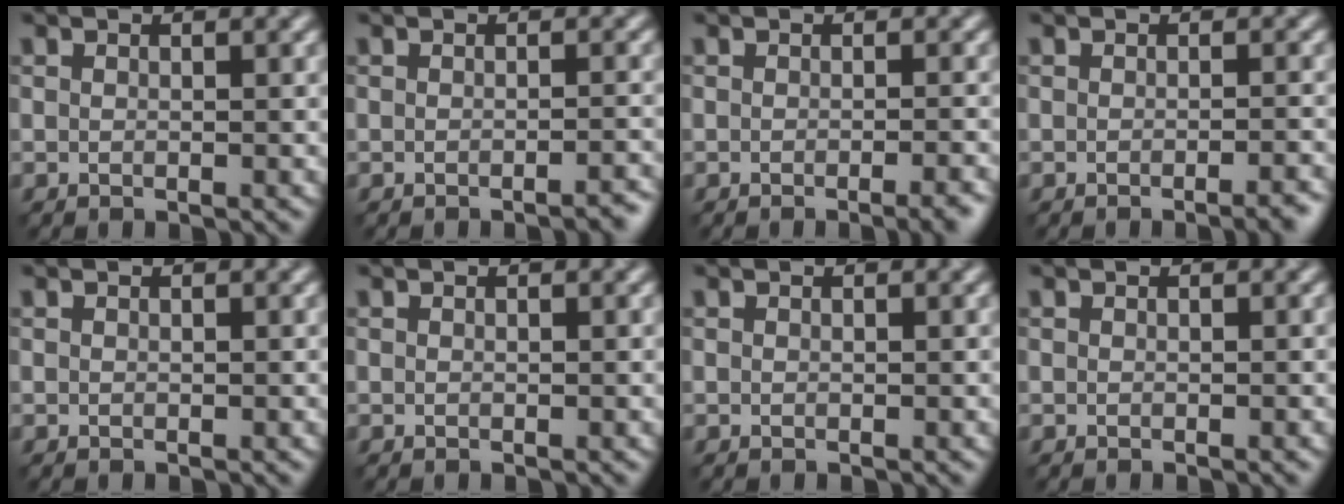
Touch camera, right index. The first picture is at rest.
{"total": 1.6, "force": [-1.1, 0.3, 1.1], "torque": [0.003, 0.005, -0.014]}
{"total": 2.9, "force": [-1.4, 0.8, 2.3], "torque": [0.000, 0.009, -0.010]}
{"total": 2.4, "force": [-1.3, 0.7, 1.9], "torque": [0.000, 0.008, -0.012]}
{"total": 0.0}
{"total": 0.0}
{"total": 0.0}
{"total": 0.0}